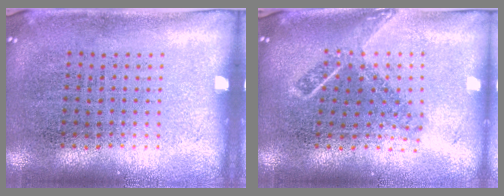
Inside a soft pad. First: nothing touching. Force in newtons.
{"total": 1.8, "press": 1.3, "slide": 1.3}